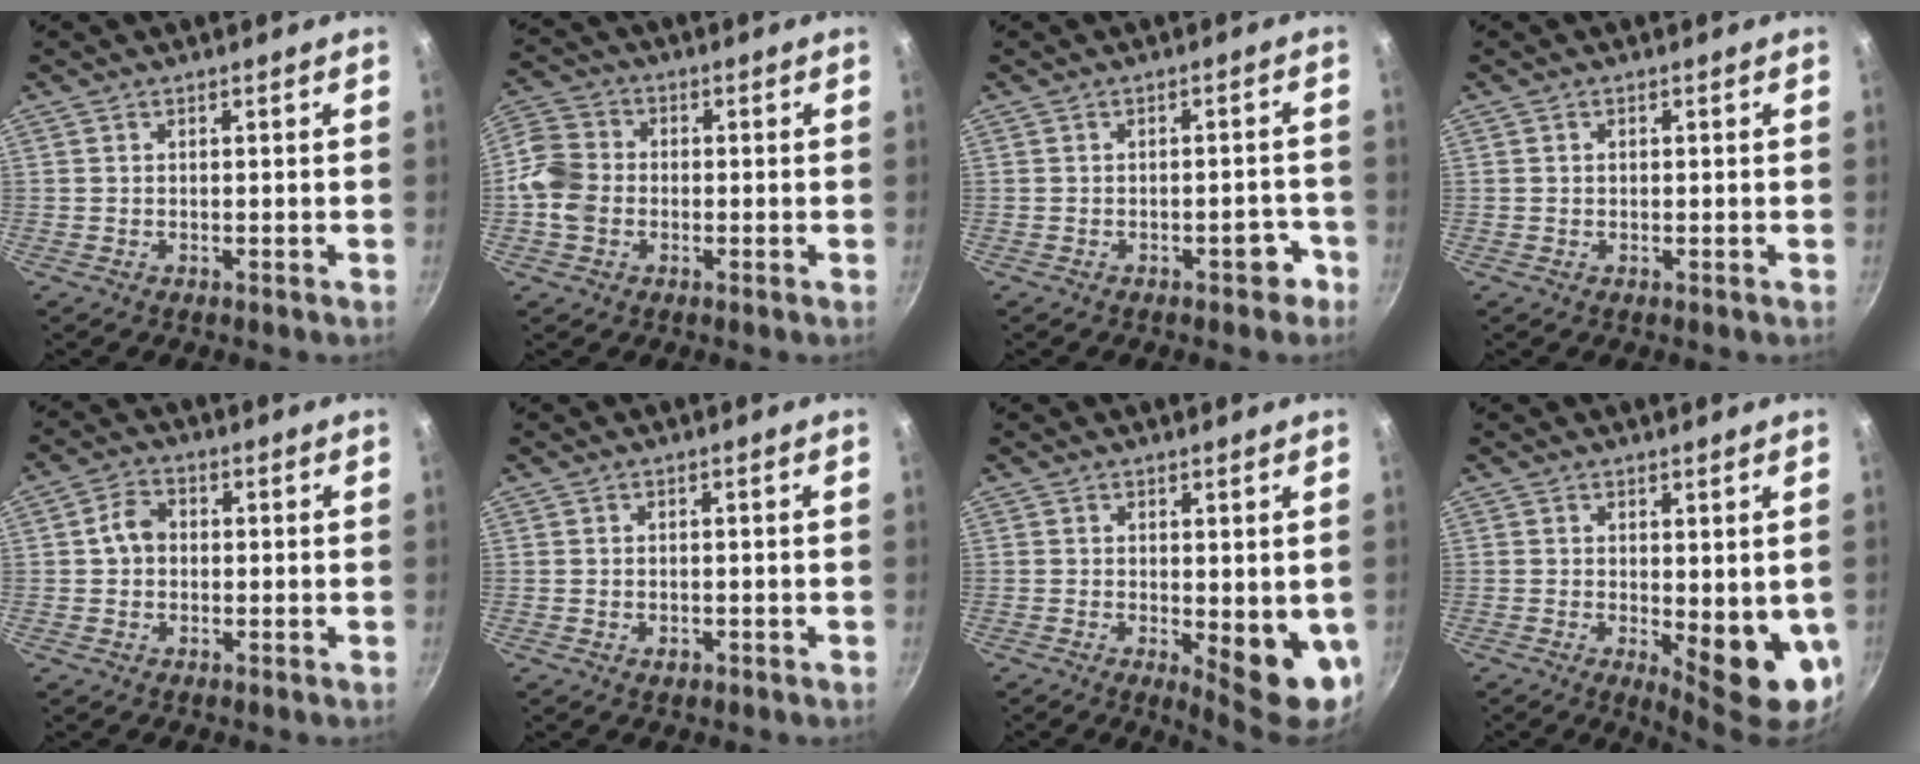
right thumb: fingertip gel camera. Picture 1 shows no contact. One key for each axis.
{"total": 8.0, "fx": -1.5, "fy": 6.6, "fz": 4.3, "tx": -0.068, "ty": 0.016, "tz": -0.048}
{"total": 3.7, "fx": -2.2, "fy": 1.9, "fz": 2.4, "tx": -0.009, "ty": 0.030, "tz": -0.018}
{"total": 0.8, "fx": 0.1, "fy": 0.7, "fz": 0.4, "tx": -0.005, "ty": 0.005, "tz": 0.001}
{"total": 4.5, "fx": 0.1, "fy": 3.6, "fz": 2.6, "tx": -0.031, "ty": 0.016, "tz": -0.006}
{"total": 1.5, "fx": -0.6, "fy": 1.0, "fz": 0.9, "tx": -0.012, "ty": 0.001, "tz": -0.009}
{"total": 9.4, "fx": -0.8, "fy": 3.4, "fz": 8.7, "tx": -0.089, "ty": -0.012, "tz": -0.001}
{"total": 10.5, "fx": -0.8, "fy": 3.9, "fz": 9.7, "tx": -0.101, "ty": -0.012, "tz": 0.002}